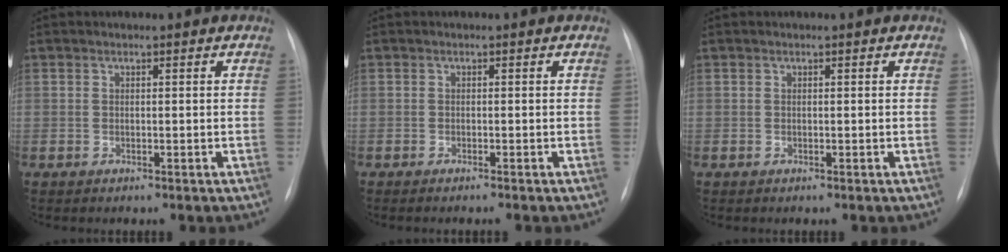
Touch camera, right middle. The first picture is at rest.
{"total": 1.5, "force": [-1.3, -0.1, 0.8], "torque": [-0.011, -0.001, -0.015]}
{"total": 0.0}